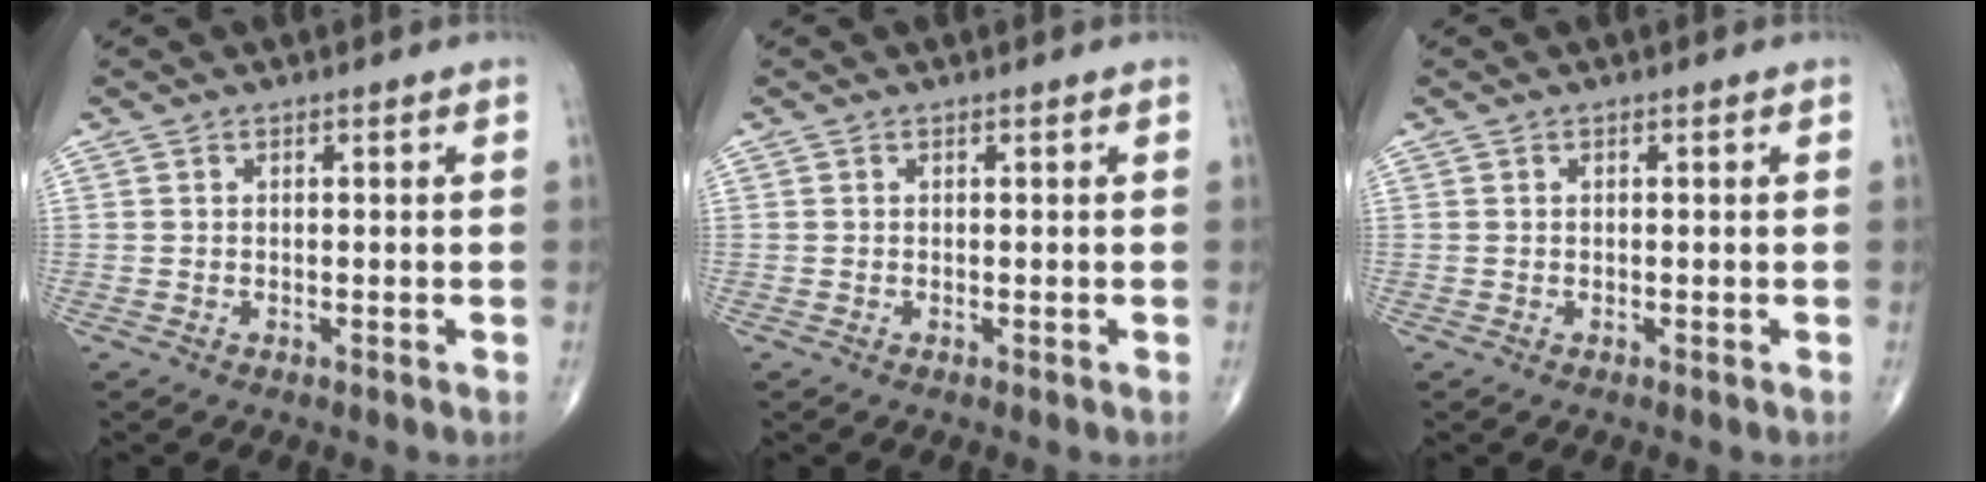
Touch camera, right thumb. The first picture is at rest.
{"total": 0.0}
{"total": 0.0}